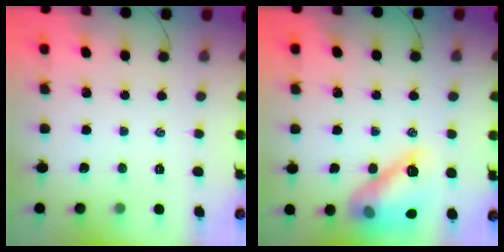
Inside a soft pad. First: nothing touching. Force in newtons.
{"total": 14.3, "press": 14.2, "slide": 1.1}